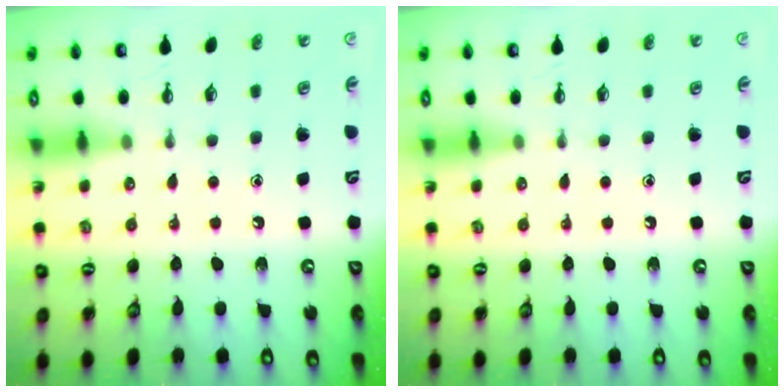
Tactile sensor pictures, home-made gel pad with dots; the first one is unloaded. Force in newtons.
{"total": 0.0}